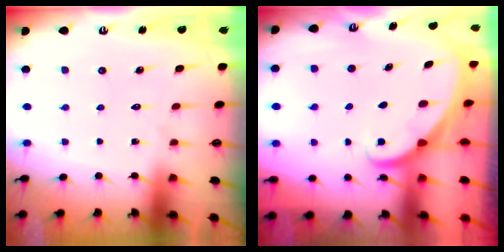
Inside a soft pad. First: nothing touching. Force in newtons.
{"total": 1.8, "press": 1.8, "slide": 0.1}